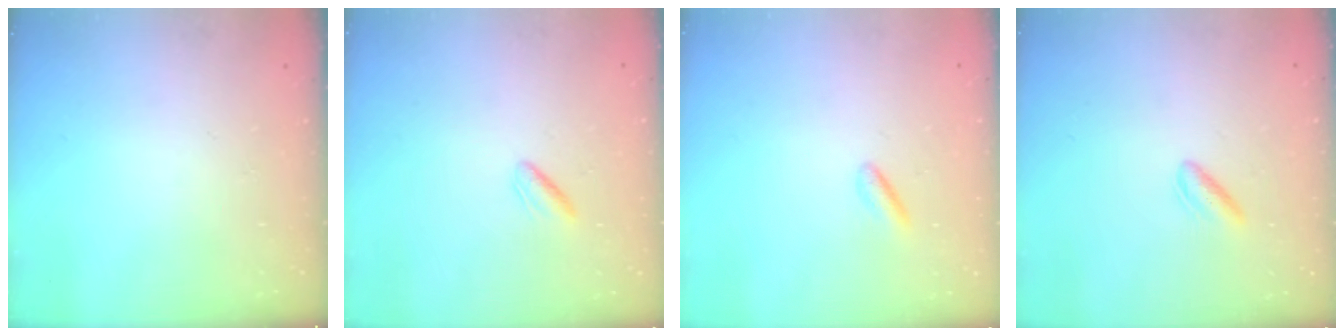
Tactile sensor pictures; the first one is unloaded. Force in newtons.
{"total": 2.3, "press": 1.9, "slide": 1.2}
{"total": 1.0, "press": 0.8, "slide": 0.6}
{"total": 2.6, "press": 2.2, "slide": 1.3}